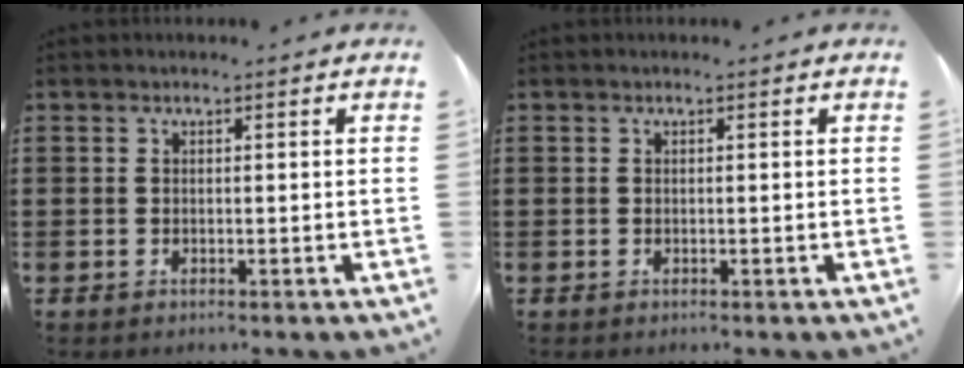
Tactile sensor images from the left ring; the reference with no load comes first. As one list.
[{"total": 0.0}]